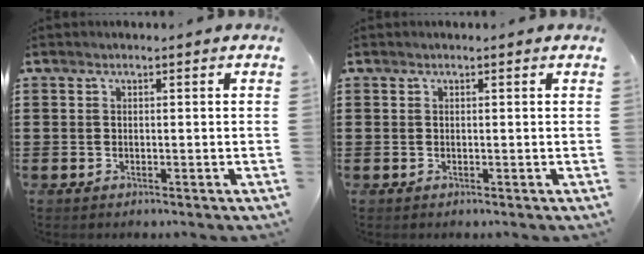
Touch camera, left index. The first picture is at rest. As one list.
[{"total": 0.0}]